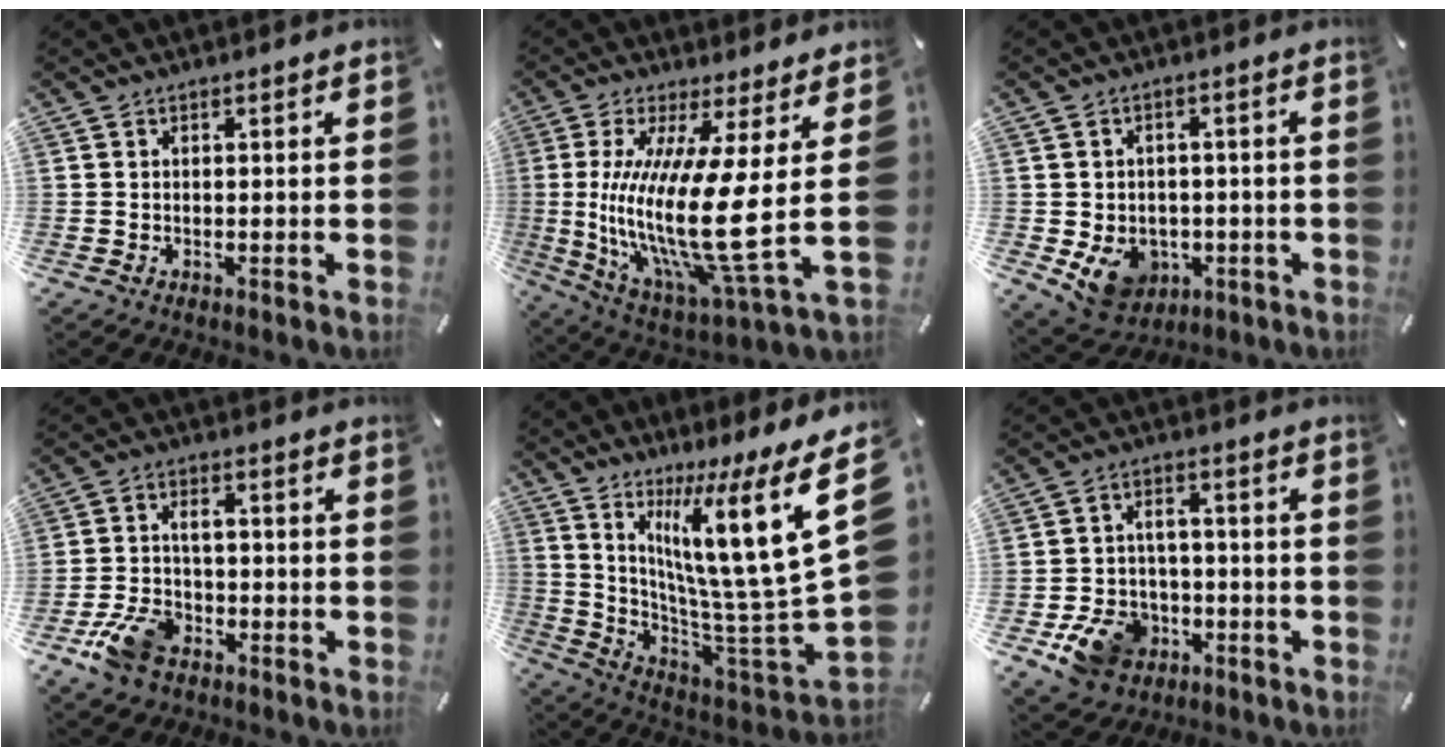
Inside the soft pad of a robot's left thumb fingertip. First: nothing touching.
{"total": 21.7, "force": [1.1, 4.2, 21.3], "torque": [-0.446, -0.051, 0.016]}
{"total": 8.7, "force": [-2.6, 7.2, 4.1], "torque": [-0.076, 0.010, -0.047]}
{"total": 9.3, "force": [-3.9, 6.1, 5.8], "torque": [-0.121, 0.021, -0.070]}
{"total": 23.3, "force": [9.5, 4.1, 20.9], "torque": [-0.341, -0.099, 0.143]}
{"total": 11.3, "force": [-5.2, 8.7, 5.1], "torque": [-0.097, 0.041, -0.088]}